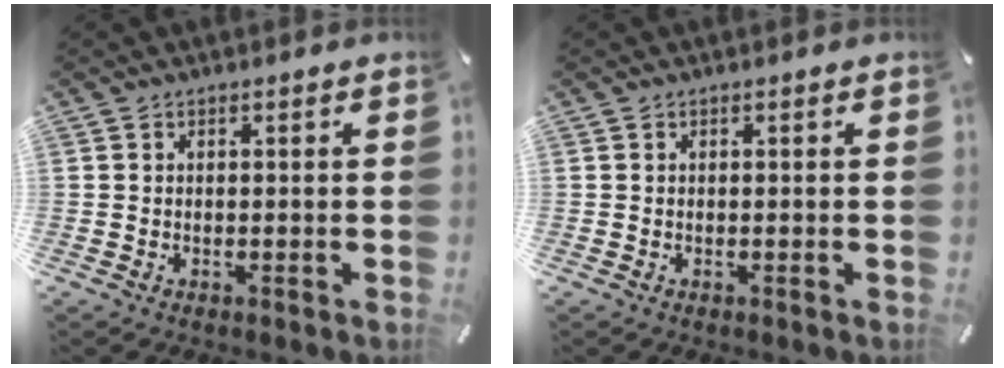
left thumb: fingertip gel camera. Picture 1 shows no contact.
{"total": 0.0}